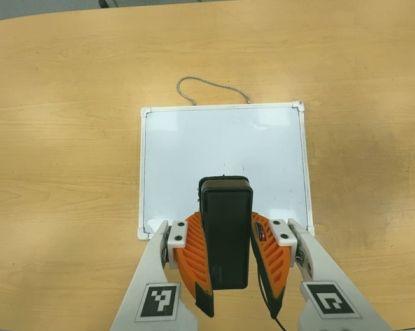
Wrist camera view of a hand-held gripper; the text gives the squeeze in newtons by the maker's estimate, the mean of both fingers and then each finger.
{"total": 6.4, "left": 5.5, "right": 7.4}